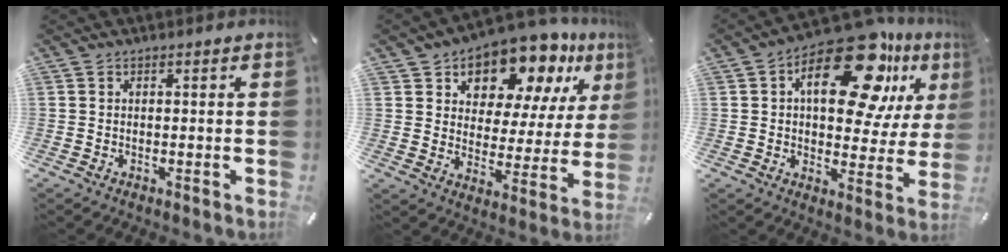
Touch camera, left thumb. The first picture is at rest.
{"total": 12.9, "force": [10.5, 6.5, 3.8], "torque": [-0.070, -0.092, 0.185]}
{"total": 22.1, "force": [10.4, 11.1, 15.9], "torque": [-0.224, -0.056, 0.170]}